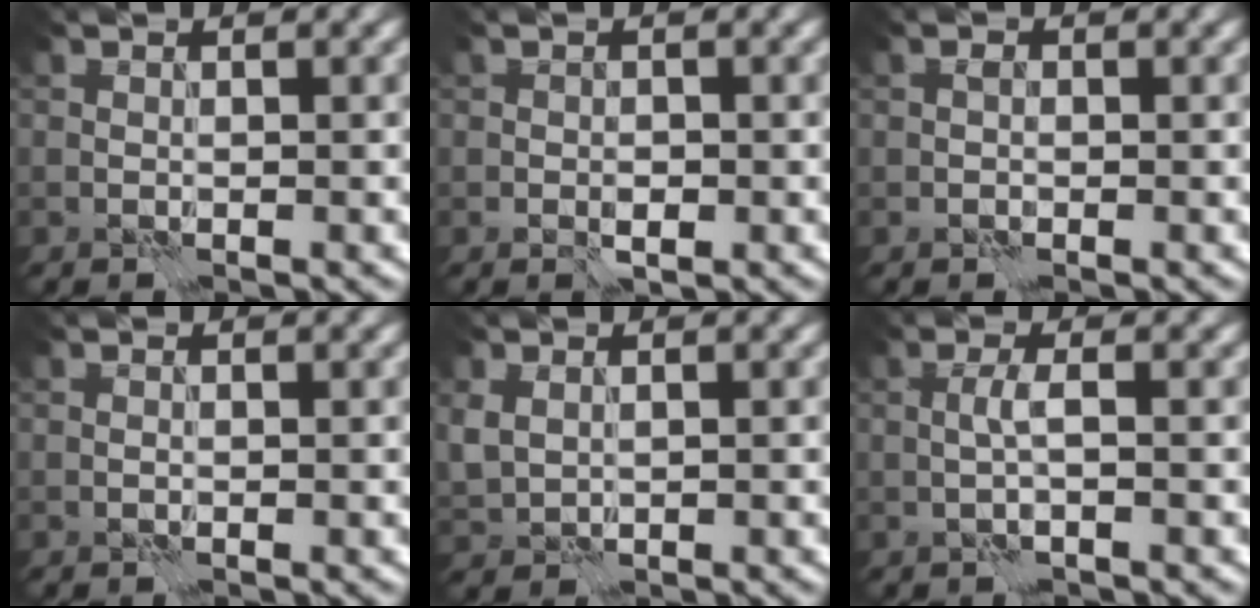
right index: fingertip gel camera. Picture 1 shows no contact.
{"total": 1.7, "force": [-0.5, 1.2, 1.1], "torque": [-0.020, -0.005, -0.007]}
{"total": 0.9, "force": [-0.2, 0.7, 0.6], "torque": [-0.009, 0.001, -0.007]}
{"total": 0.0}
{"total": 1.8, "force": [0.3, 1.4, 1.0], "torque": [-0.030, -0.003, 0.009]}
{"total": 1.5, "force": [-0.2, 0.2, 1.4], "torque": [-0.030, 0.006, -0.006]}